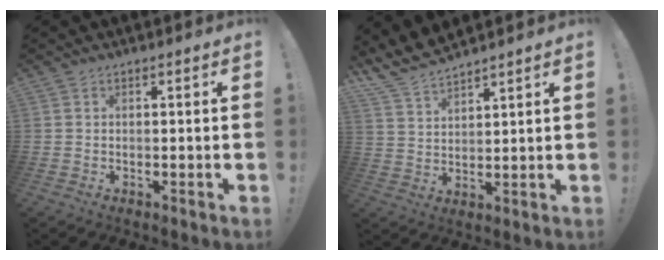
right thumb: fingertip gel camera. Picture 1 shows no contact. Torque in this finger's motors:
{"motor_torque": [0.11, 0.85, 0.22, 0.17, 0.12]}